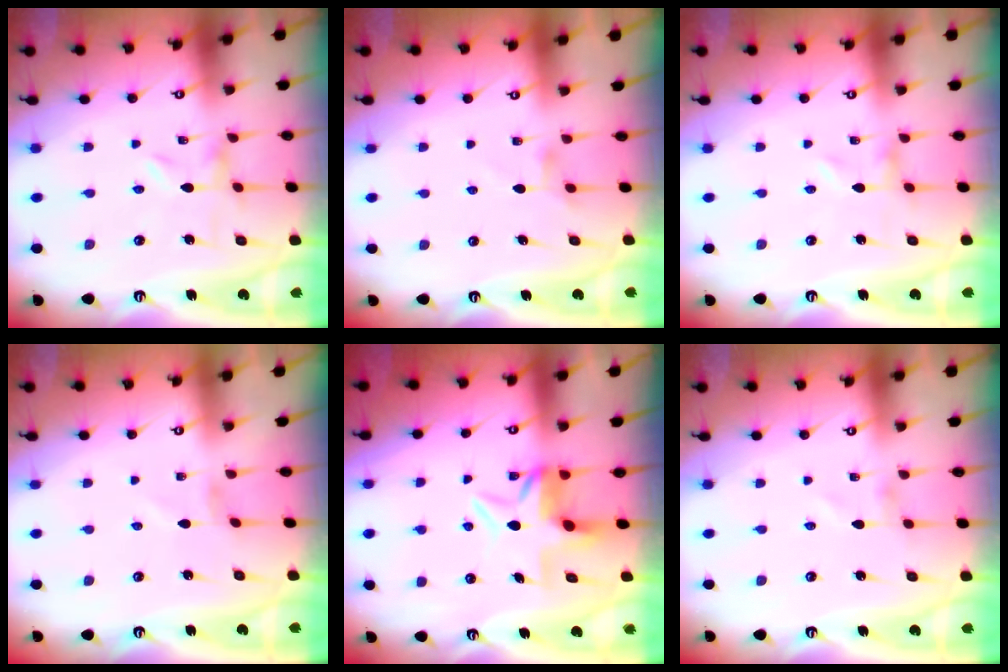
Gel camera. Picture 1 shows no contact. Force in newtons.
{"total": 3.4, "press": 3.4, "slide": 0.4}
{"total": 0.0}
{"total": 0.0}
{"total": 6.3, "press": 6.3, "slide": 0.4}
{"total": 0.9, "press": 0.9, "slide": 0.0}